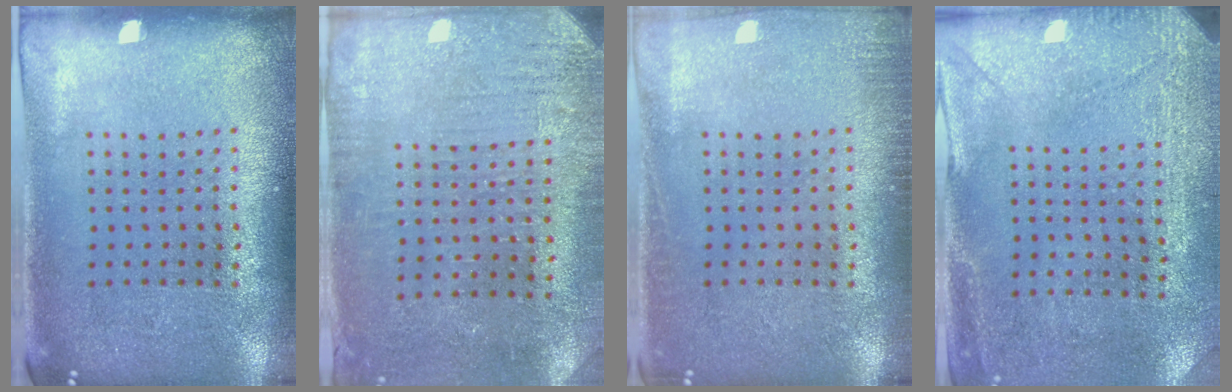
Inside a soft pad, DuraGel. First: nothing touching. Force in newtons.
{"total": 3.0, "press": 2.8, "slide": 1.2}
{"total": 1.3, "press": 1.3, "slide": 0.3}
{"total": 2.9, "press": 2.4, "slide": 1.6}